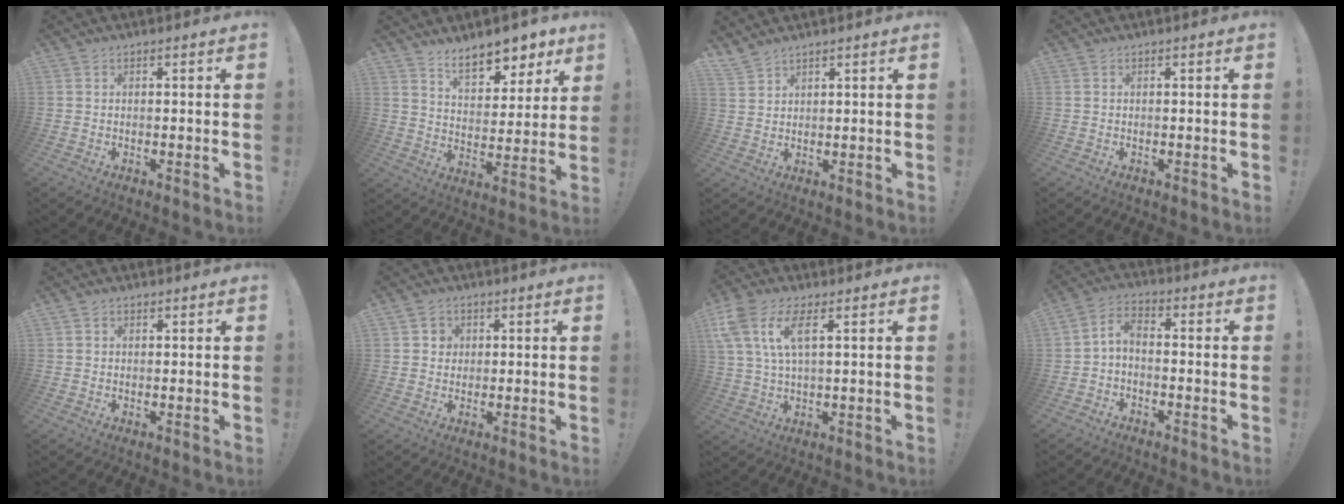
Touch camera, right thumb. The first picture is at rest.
{"total": 12.2, "force": [9.5, 5.3, 5.5], "torque": [-0.076, -0.064, 0.171]}
{"total": 4.4, "force": [3.8, 2.2, 1.0], "torque": [-0.017, -0.025, 0.072]}
{"total": 0.0}
{"total": 0.9, "force": [0.5, 0.7, 0.2], "torque": [0.004, 0.000, 0.009]}
{"total": 3.5, "force": [0.9, 3.4, 0.7], "torque": [-0.006, -0.001, 0.015]}
{"total": 10.0, "force": [4.0, 4.1, 8.2], "torque": [-0.166, -0.008, 0.075]}
{"total": 4.4, "force": [-1.7, 2.3, 3.3], "torque": [-0.073, 0.001, -0.033]}